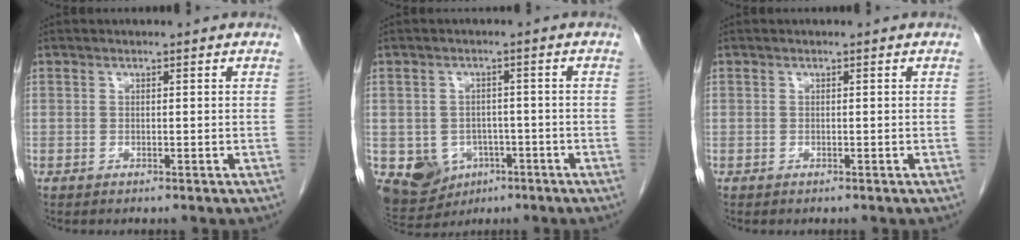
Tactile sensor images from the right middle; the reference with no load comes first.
{"total": 7.8, "force": [-3.2, 6.4, 2.9], "torque": [-0.056, 0.008, -0.036]}
{"total": 0.0}